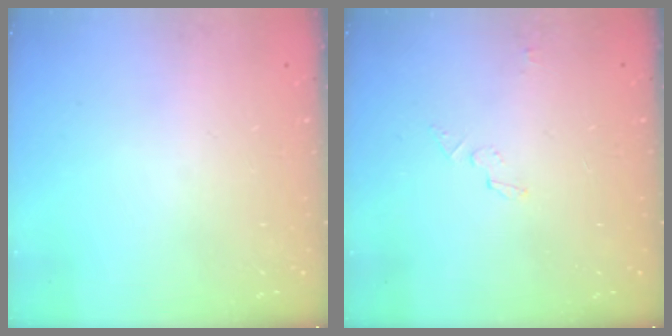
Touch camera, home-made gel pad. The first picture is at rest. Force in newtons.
{"total": 2.9, "press": 2.9, "slide": 0.2}